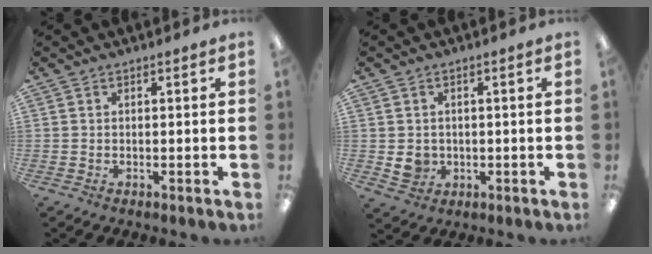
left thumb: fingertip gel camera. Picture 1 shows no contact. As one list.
[{"total": 4.1, "force": [0.0, 3.9, 1.3], "torque": [-0.010, 0.001, 0.003]}]